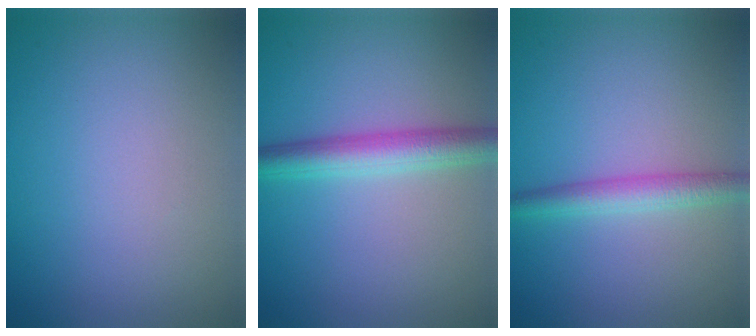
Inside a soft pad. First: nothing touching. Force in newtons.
{"total": 4.0, "press": 4.0, "slide": 0.1}
{"total": 2.8, "press": 2.8, "slide": 0.1}